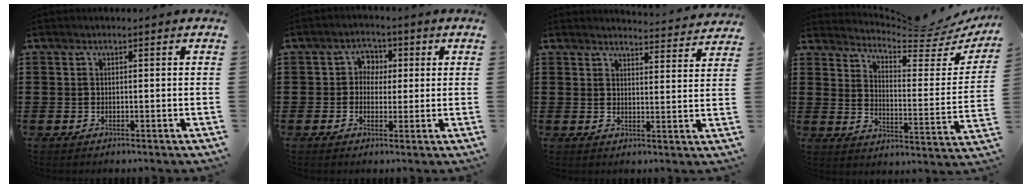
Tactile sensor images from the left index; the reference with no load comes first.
{"total": 3.2, "force": [0.2, 2.9, 1.1], "torque": [-0.031, 0.012, -0.005]}
{"total": 3.4, "force": [3.4, -0.1, 0.2], "torque": [-0.009, -0.025, 0.059]}
{"total": 6.0, "force": [5.8, 0.1, 1.8], "torque": [-0.047, -0.052, 0.094]}